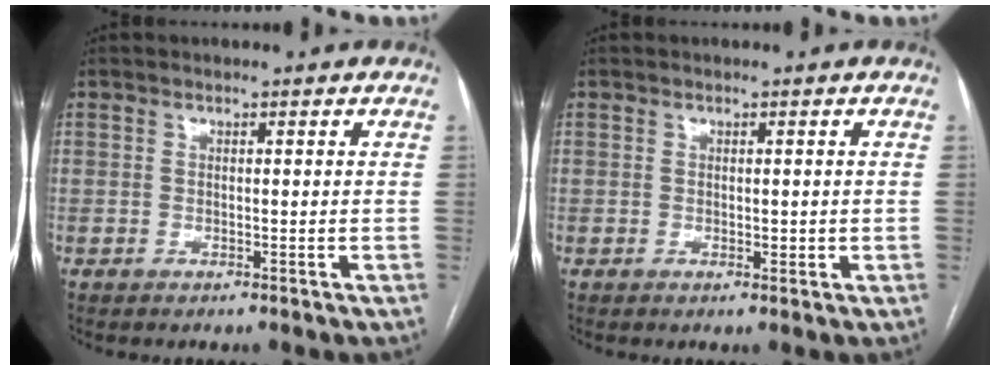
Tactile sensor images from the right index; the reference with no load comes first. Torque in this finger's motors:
{"motor_torque": [0.18, 0.23, 0.01, 0.03]}